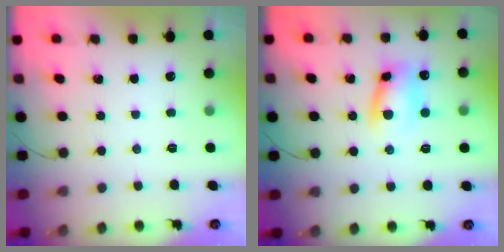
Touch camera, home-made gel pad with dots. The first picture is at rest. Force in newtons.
{"total": 9.6, "press": 9.6, "slide": 0.8}